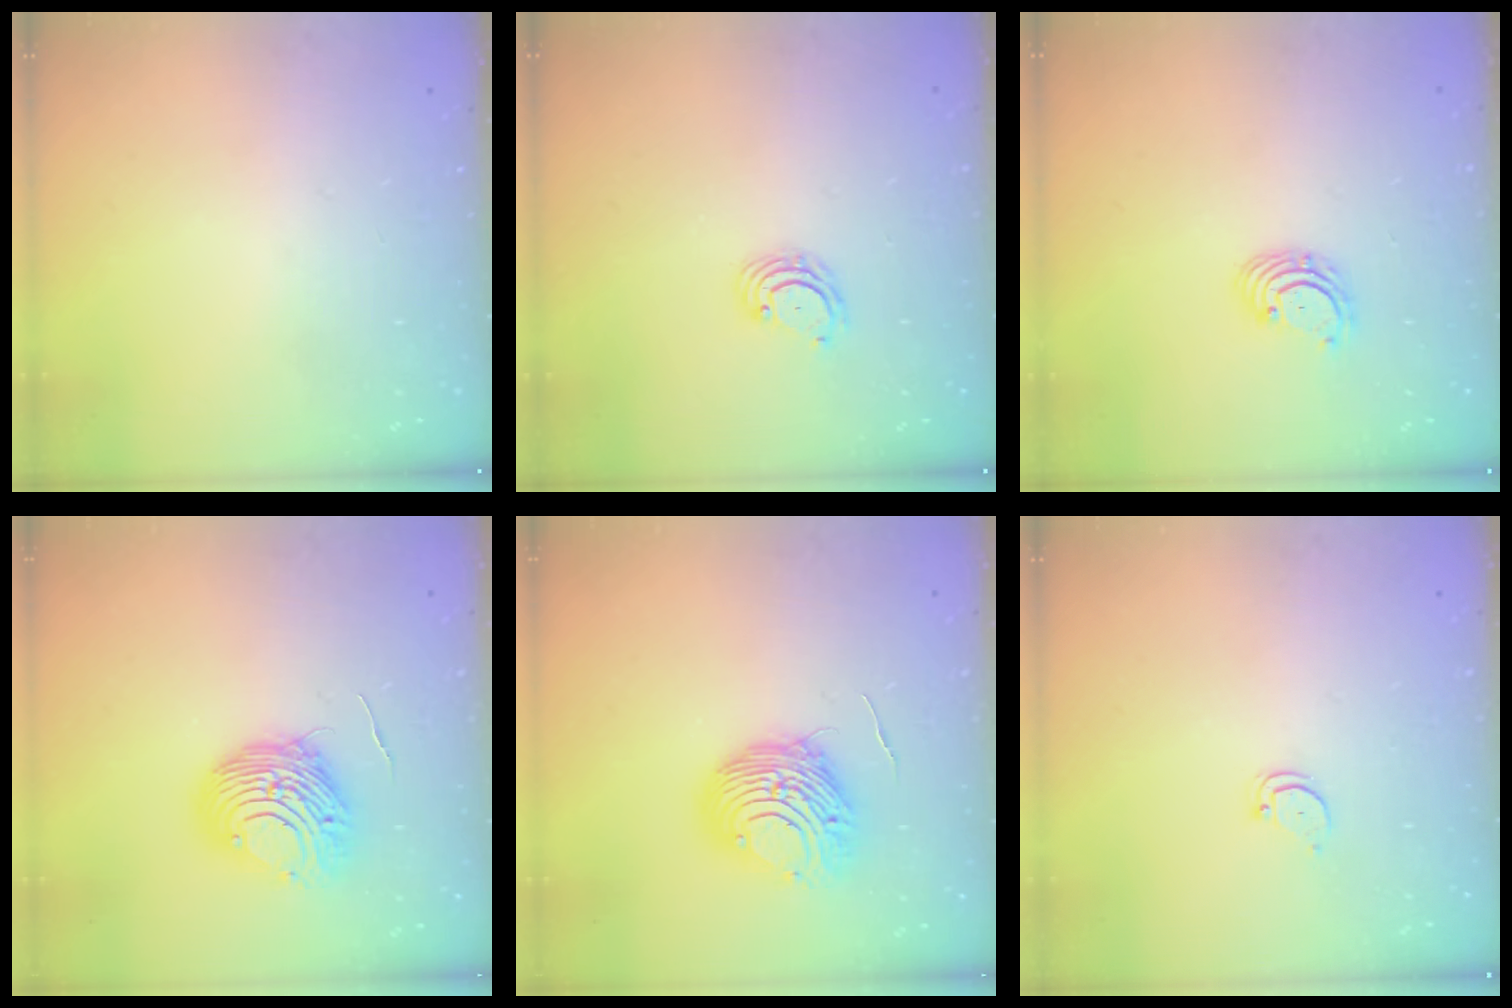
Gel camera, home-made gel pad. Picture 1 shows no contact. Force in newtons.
{"total": 2.8, "press": 2.8, "slide": 0.3}
{"total": 2.9, "press": 2.9, "slide": 0.3}
{"total": 10.4, "press": 10.3, "slide": 1.0}
{"total": 10.4, "press": 10.3, "slide": 1.0}
{"total": 2.3, "press": 2.3, "slide": 0.2}